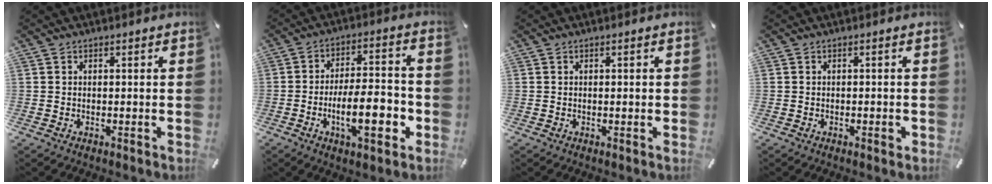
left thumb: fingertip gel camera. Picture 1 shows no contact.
{"total": 14.6, "force": [-4.4, 4.8, 13.1], "torque": [-0.215, 0.003, -0.073]}
{"total": 0.9, "force": [0.0, 0.0, 0.9], "torque": [-0.014, -0.004, 0.000]}
{"total": 1.5, "force": [-0.6, 0.3, 1.4], "torque": [-0.020, -0.004, -0.007]}